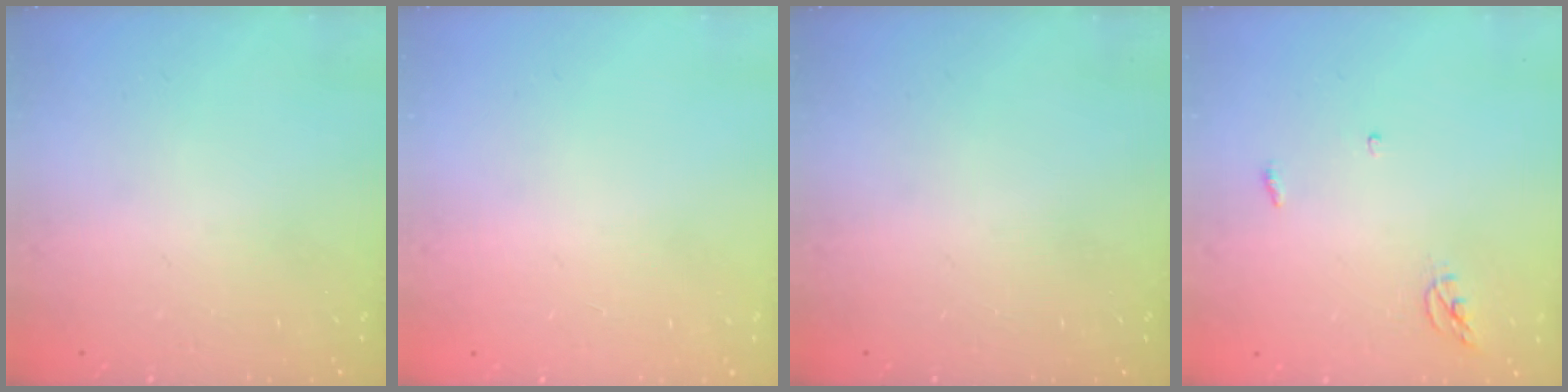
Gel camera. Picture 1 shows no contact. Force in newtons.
{"total": 1.1, "press": 0.9, "slide": 0.6}
{"total": 0.0}
{"total": 3.6, "press": 3.6, "slide": 0.3}